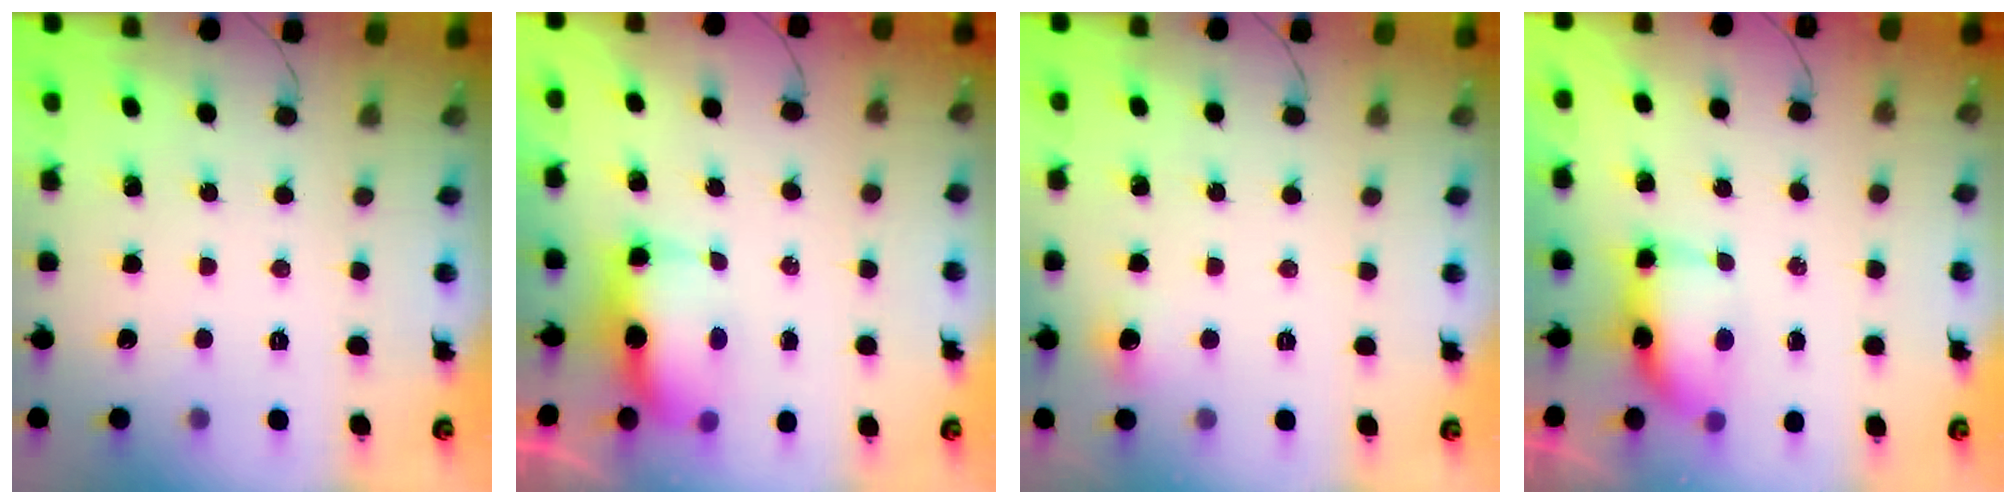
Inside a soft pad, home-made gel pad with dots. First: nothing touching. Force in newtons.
{"total": 7.4, "press": 7.3, "slide": 1.4}
{"total": 8.0, "press": 4.2, "slide": 6.7}
{"total": 7.7, "press": 7.3, "slide": 2.5}